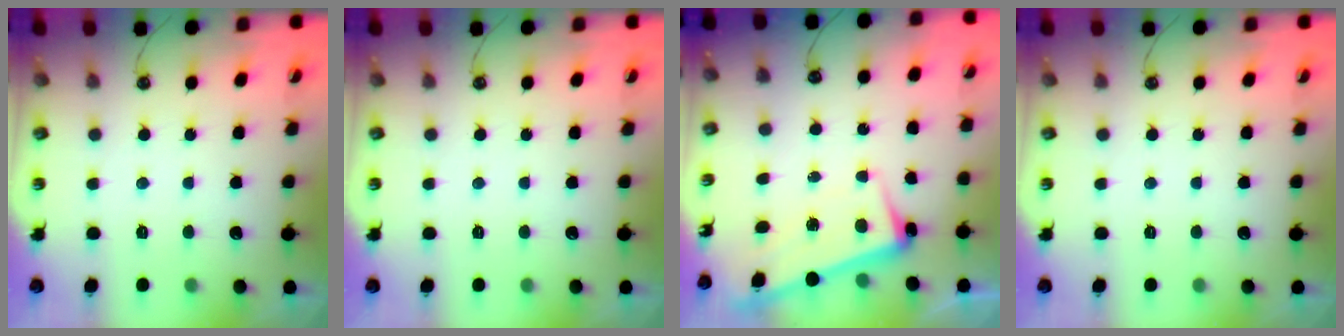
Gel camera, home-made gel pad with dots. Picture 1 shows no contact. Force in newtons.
{"total": 0.0}
{"total": 2.2, "press": 2.0, "slide": 0.9}
{"total": 0.0}